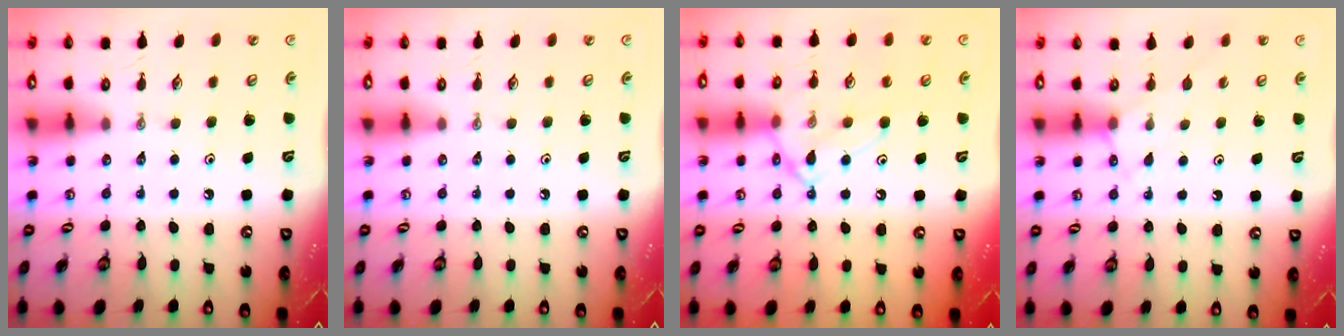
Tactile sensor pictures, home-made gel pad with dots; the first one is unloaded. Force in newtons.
{"total": 0.0}
{"total": 13.7, "press": 13.6, "slide": 0.9}
{"total": 6.4, "press": 6.4, "slide": 0.8}